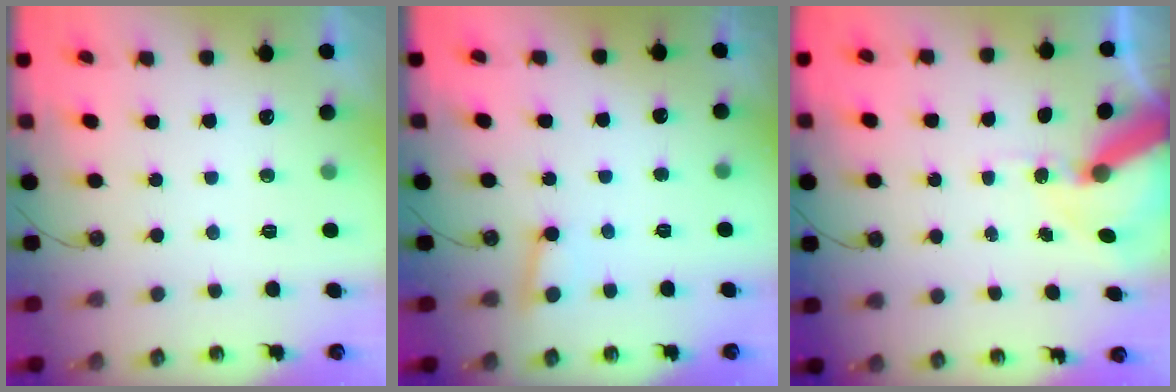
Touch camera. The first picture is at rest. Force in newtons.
{"total": 2.9, "press": 2.9, "slide": 0.3}
{"total": 11.0, "press": 10.9, "slide": 1.6}